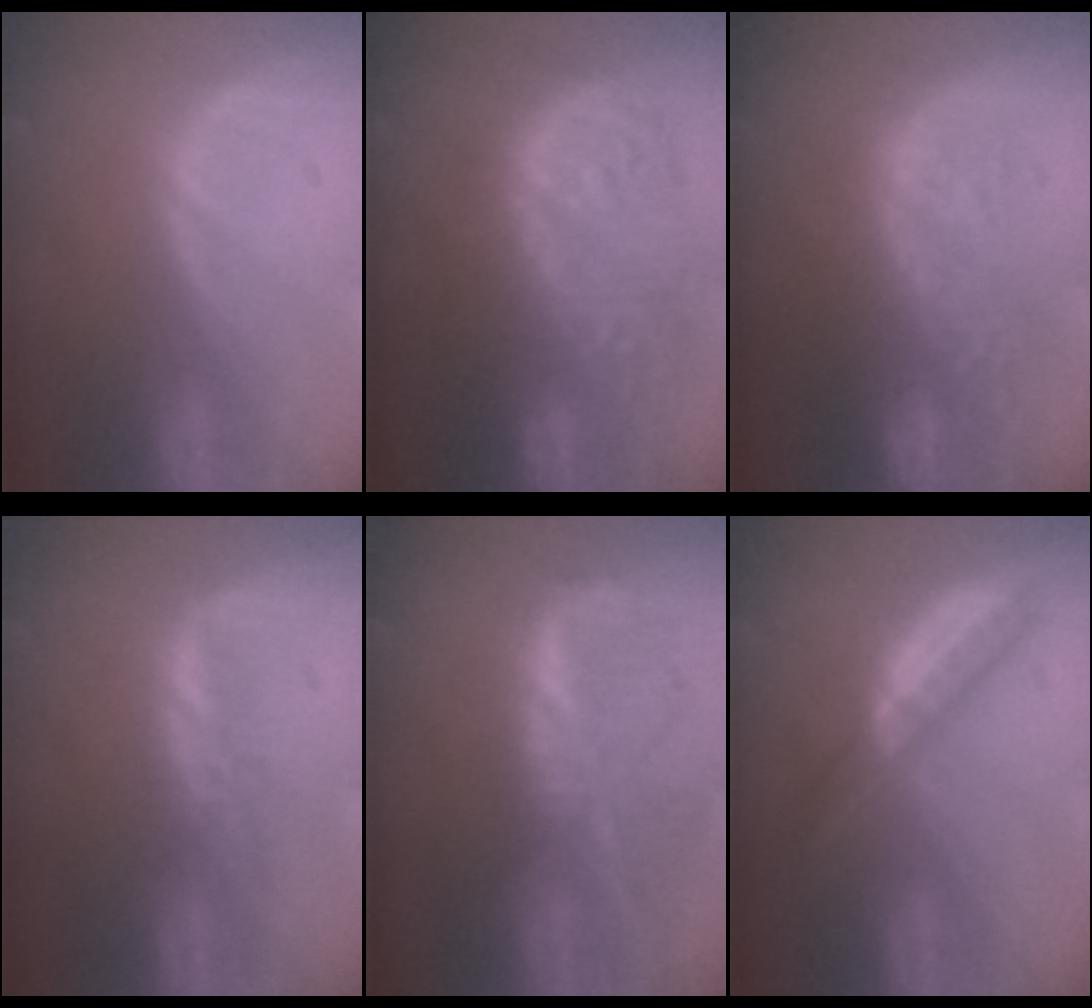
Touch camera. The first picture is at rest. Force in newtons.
{"total": 13.1, "press": 13.1, "slide": 1.2}
{"total": 11.0, "press": 9.5, "slide": 5.4}
{"total": 2.3, "press": 2.2, "slide": 0.6}
{"total": 9.1, "press": 7.9, "slide": 4.4}
{"total": 5.0, "press": 4.9, "slide": 1.3}